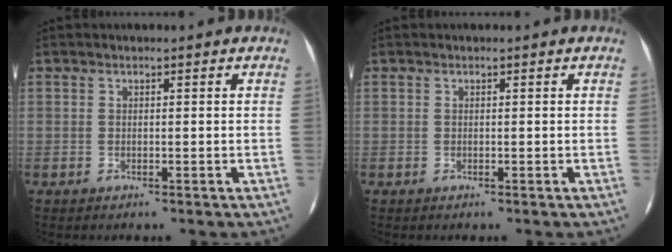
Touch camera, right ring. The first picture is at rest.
{"total": 0.0}